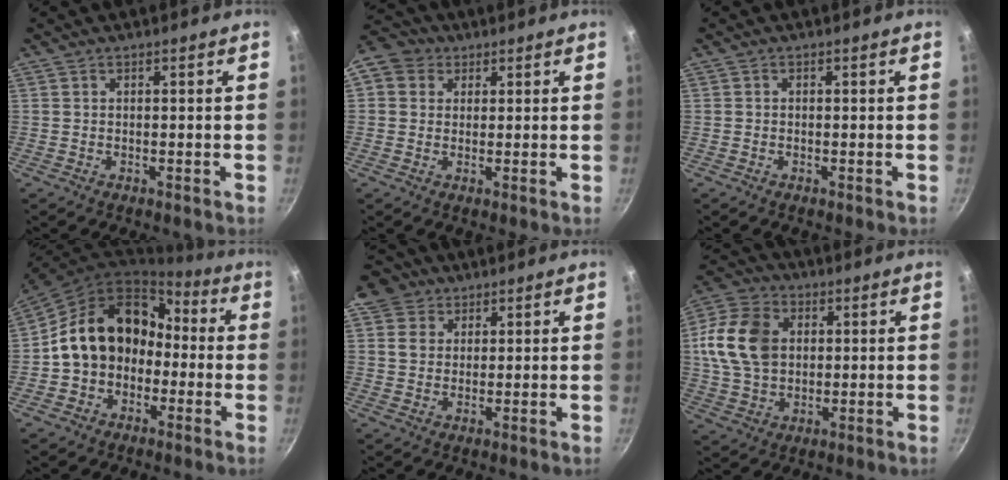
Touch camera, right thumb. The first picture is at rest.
{"total": 7.6, "force": [2.4, 6.5, 3.1], "torque": [-0.038, 0.010, 0.029]}
{"total": 0.0}
{"total": 16.4, "force": [-1.5, 13.2, 9.6], "torque": [-0.133, 0.078, -0.029]}
{"total": 6.9, "force": [3.4, 5.6, 2.1], "torque": [-0.003, 0.002, 0.052]}
{"total": 14.8, "force": [2.5, 10.9, 9.6], "torque": [-0.163, 0.008, 0.039]}